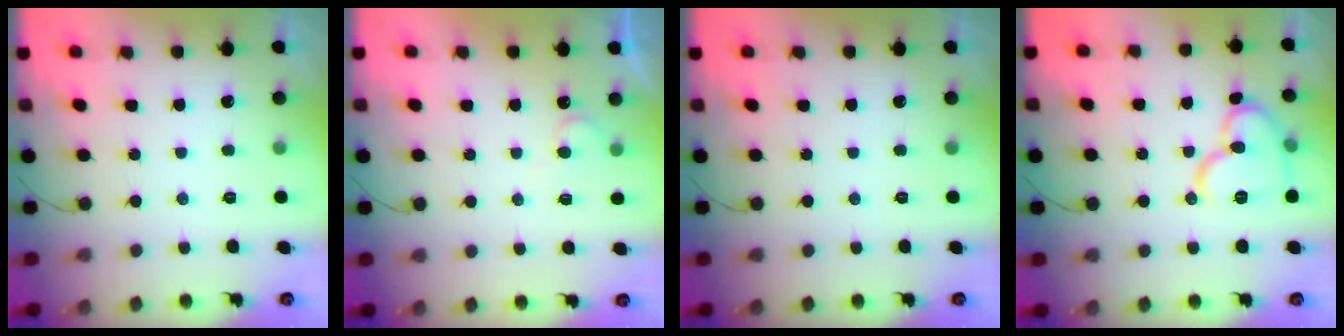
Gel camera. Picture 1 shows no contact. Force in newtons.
{"total": 4.4, "press": 4.4, "slide": 0.3}
{"total": 0.0}
{"total": 12.8, "press": 12.8, "slide": 0.6}